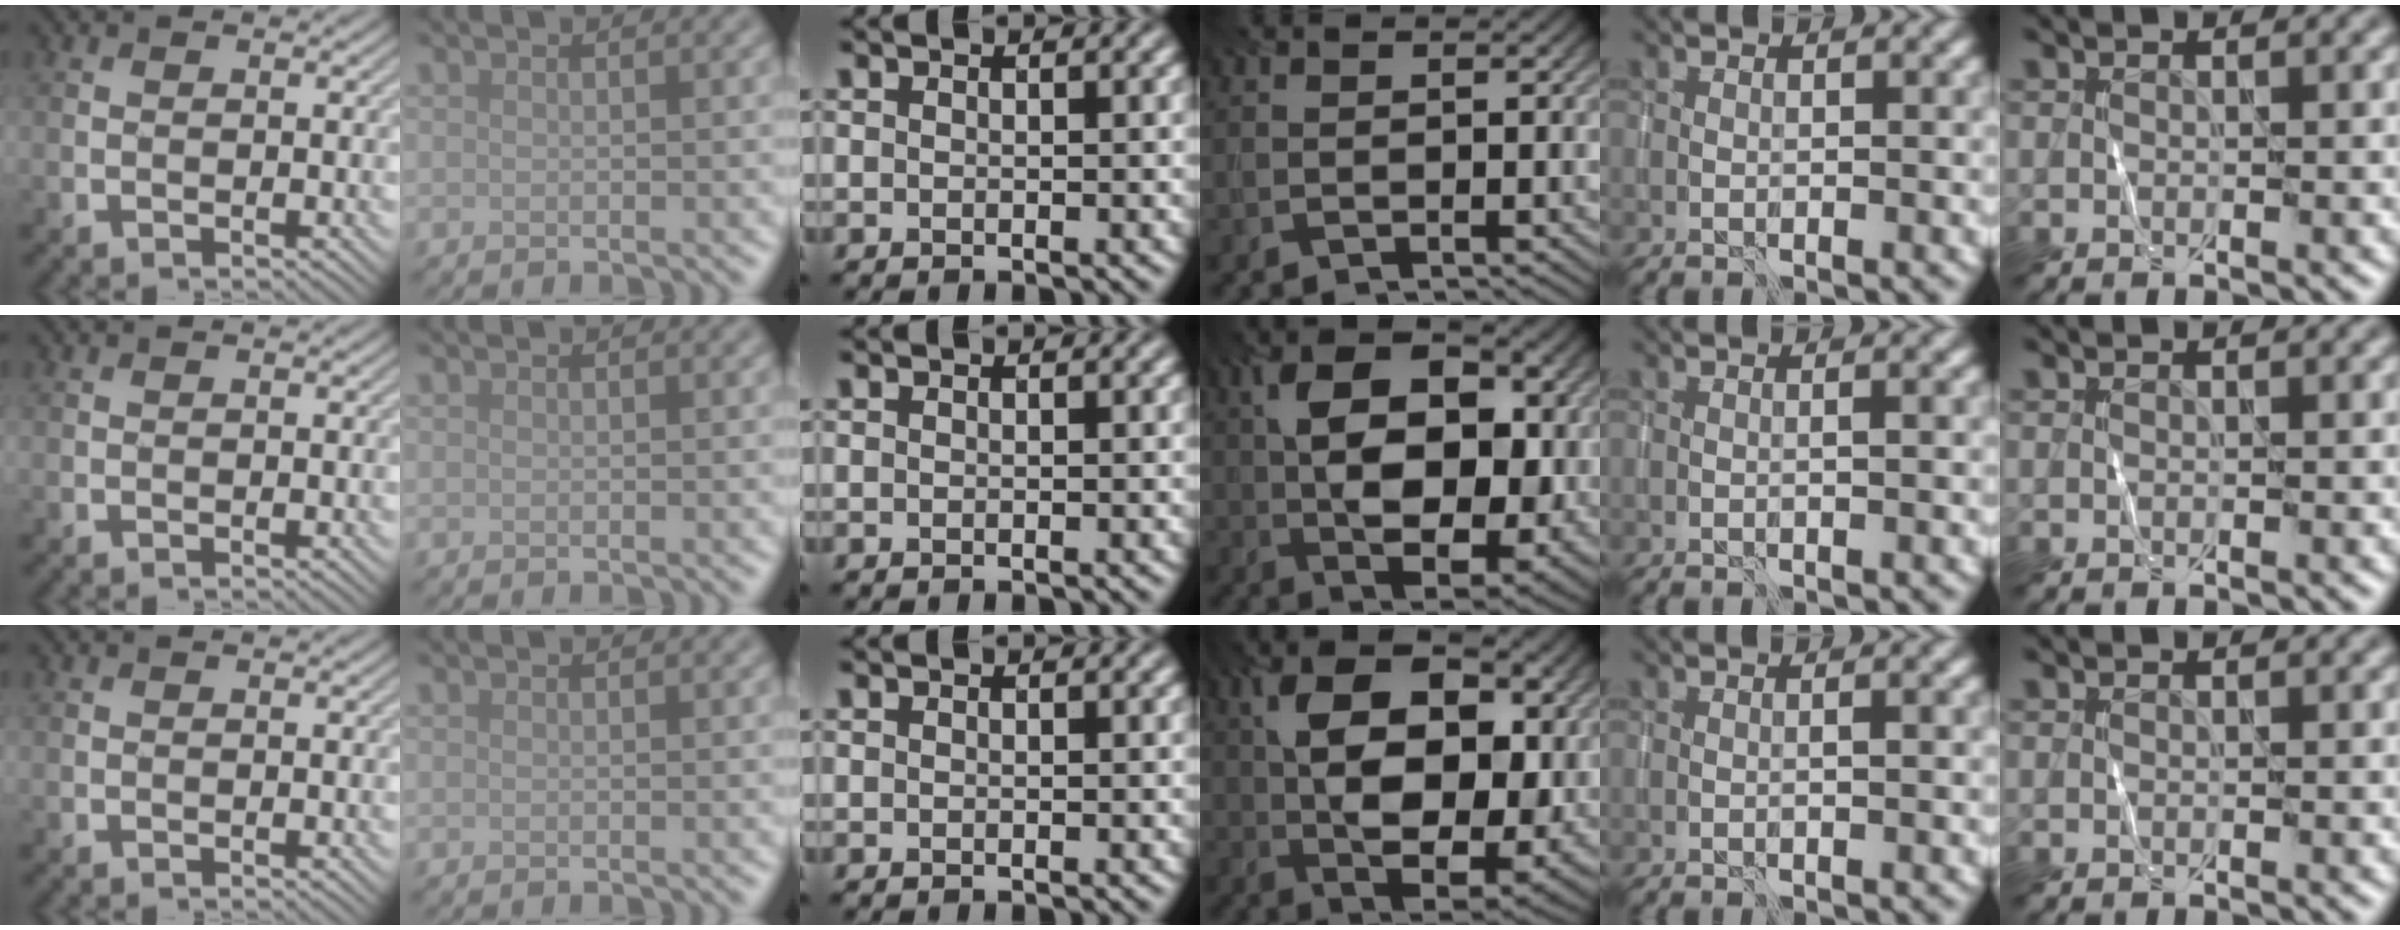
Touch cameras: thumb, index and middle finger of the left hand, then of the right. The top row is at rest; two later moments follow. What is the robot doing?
{"motion": "wrap", "object": "sponge"}